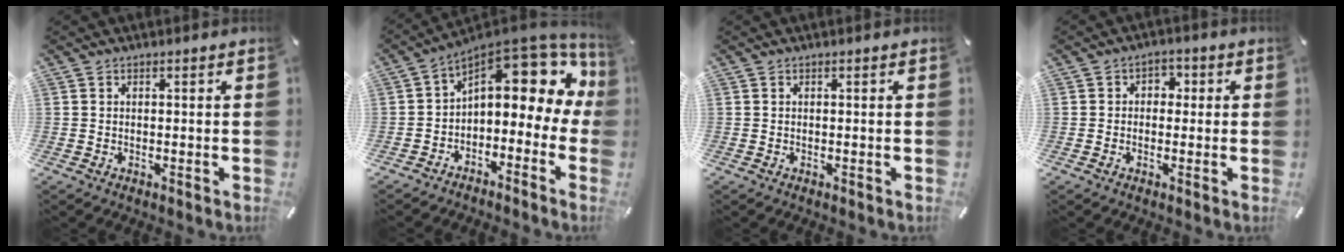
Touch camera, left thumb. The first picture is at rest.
{"total": 13.1, "force": [6.3, 6.6, 9.4], "torque": [-0.124, -0.058, 0.101]}
{"total": 0.0}
{"total": 2.9, "force": [-1.0, 2.4, 1.3], "torque": [-0.019, 0.010, -0.024]}